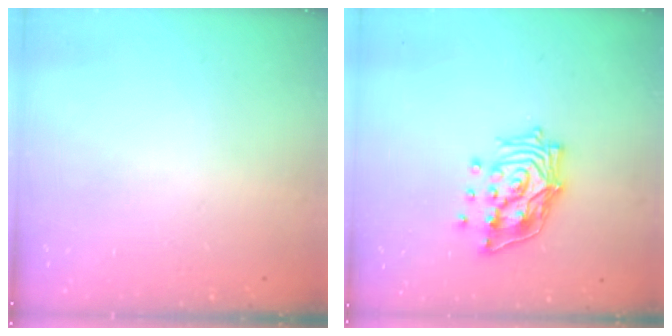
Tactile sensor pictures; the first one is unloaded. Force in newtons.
{"total": 15.1, "press": 15.0, "slide": 2.0}